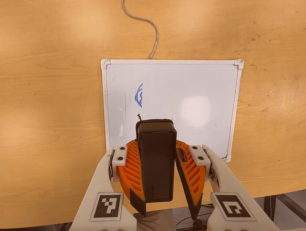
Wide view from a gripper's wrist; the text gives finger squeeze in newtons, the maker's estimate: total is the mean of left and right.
{"total": 8.4, "left": 8.8, "right": 7.9}